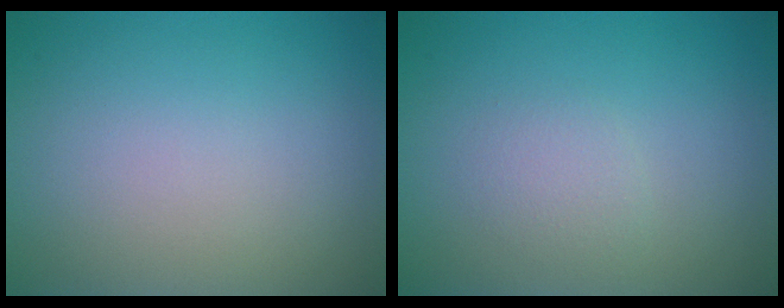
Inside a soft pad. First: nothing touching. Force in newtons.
{"total": 1.3, "press": 1.3, "slide": 0.2}